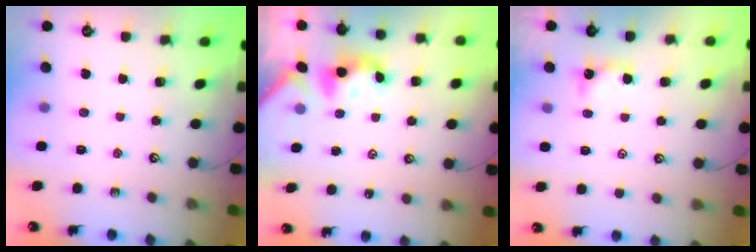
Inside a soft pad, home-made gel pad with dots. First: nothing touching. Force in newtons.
{"total": 2.3, "press": 2.3, "slide": 0.2}
{"total": 0.7, "press": 0.7, "slide": 0.3}